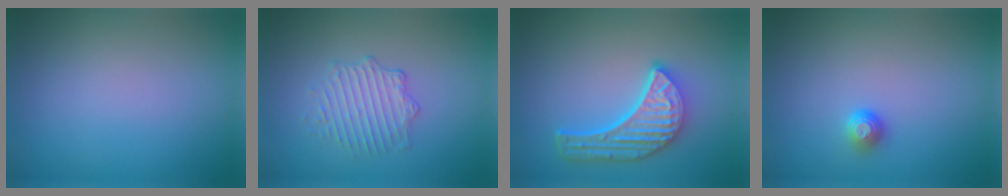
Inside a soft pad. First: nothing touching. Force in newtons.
{"total": 2.3, "press": 1.6, "slide": 1.6}
{"total": 5.7, "press": 4.4, "slide": 3.6}
{"total": 1.2, "press": 1.0, "slide": 0.6}